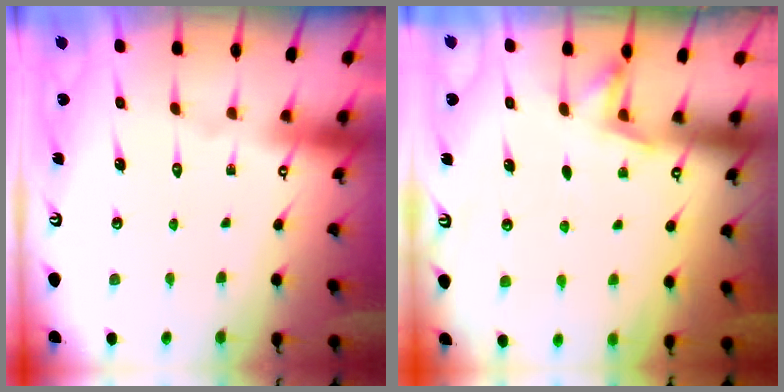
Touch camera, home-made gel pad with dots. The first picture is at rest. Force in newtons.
{"total": 3.7, "press": 3.4, "slide": 1.4}